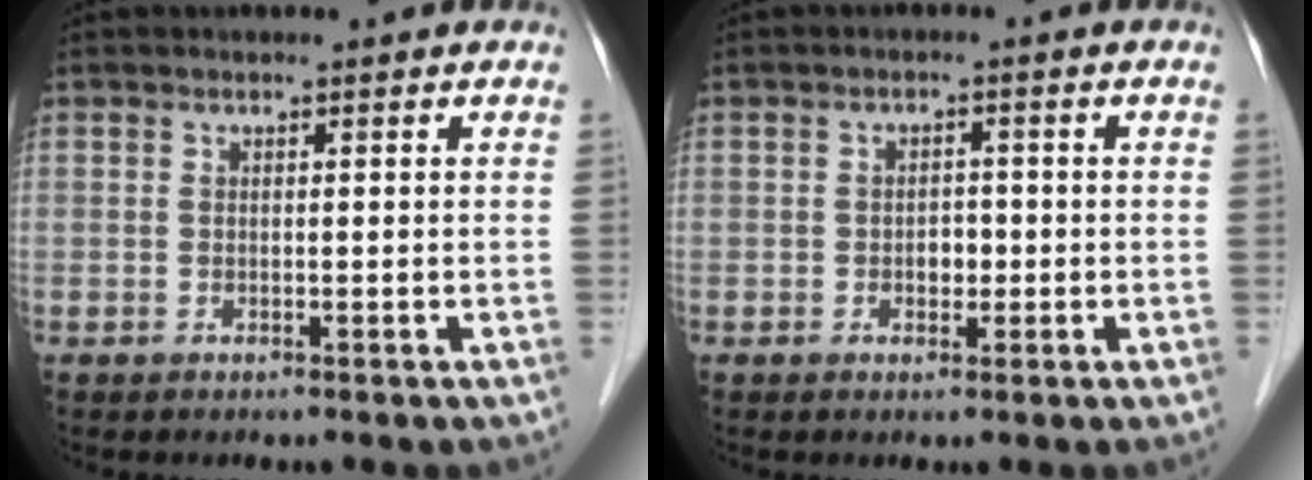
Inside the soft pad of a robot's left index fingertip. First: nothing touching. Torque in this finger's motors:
{"motor_torque": [0.12, -0.01, 0.01, 0.00]}